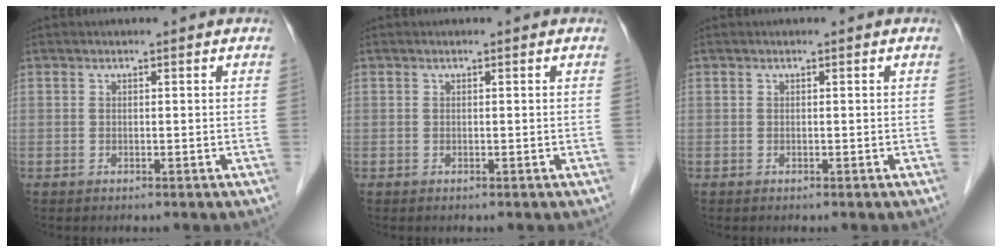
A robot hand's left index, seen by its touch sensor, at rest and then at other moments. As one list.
[{"total": 0.0}, {"total": 0.0}]